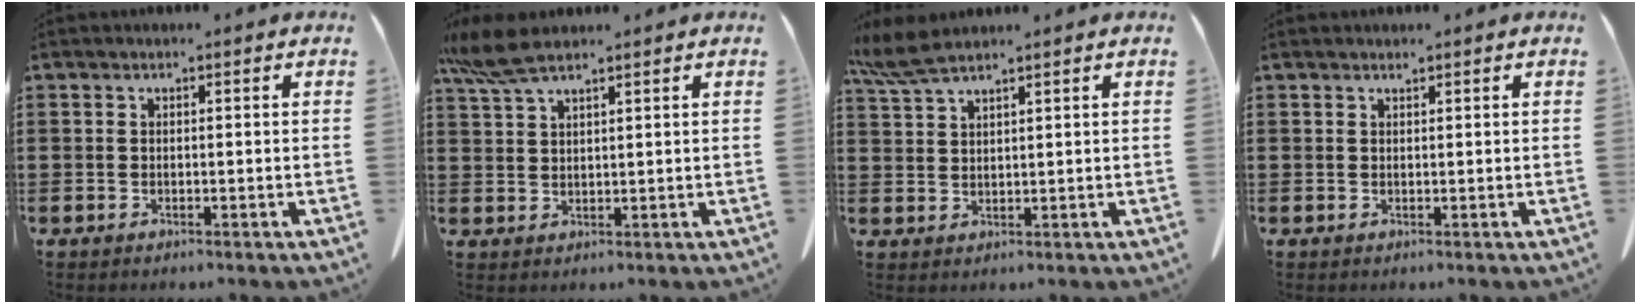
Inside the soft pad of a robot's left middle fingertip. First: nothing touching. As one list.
[{"total": 5.9, "force": [4.4, 0.9, 3.7], "torque": [-0.090, -0.007, 0.082]}, {"total": 4.8, "force": [3.9, 0.4, 2.7], "torque": [-0.063, -0.007, 0.074]}, {"total": 0.7, "force": [0.6, -0.1, 0.2], "torque": [-0.006, -0.003, 0.014]}]